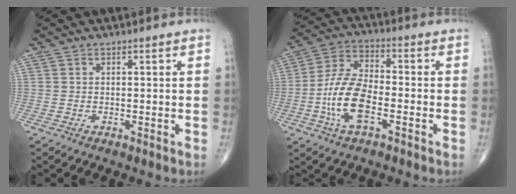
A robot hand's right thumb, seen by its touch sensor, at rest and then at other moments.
{"total": 12.3, "force": [-3.7, 5.7, 10.3], "torque": [-0.206, 0.024, -0.077]}